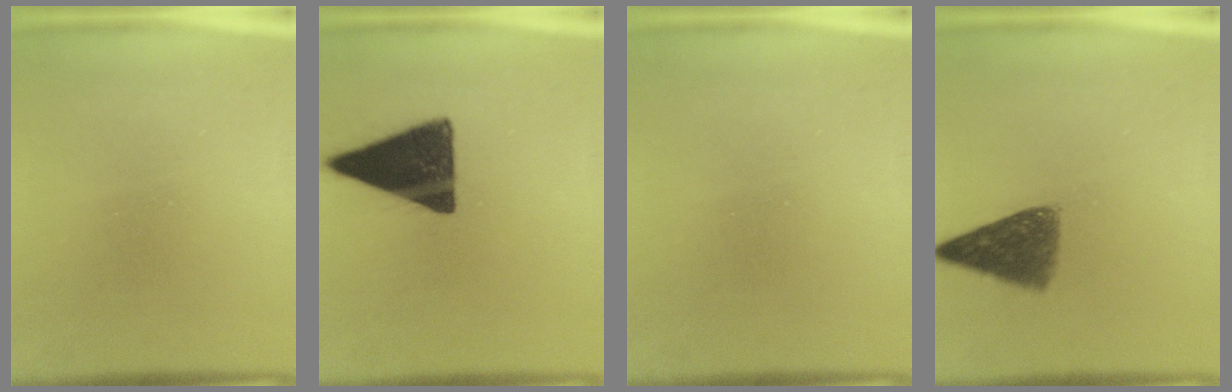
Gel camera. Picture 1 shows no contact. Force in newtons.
{"total": 16.3}
{"total": 0.0}
{"total": 7.0}